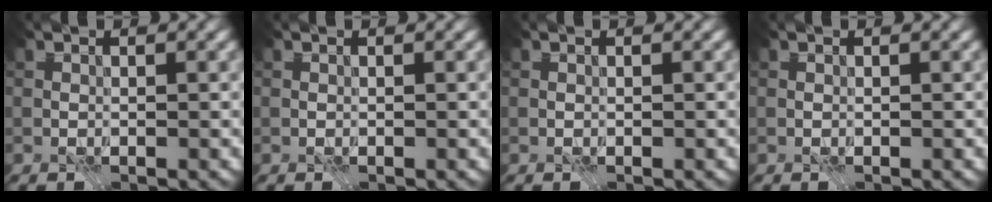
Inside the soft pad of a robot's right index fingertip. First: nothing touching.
{"total": 0.0}
{"total": 0.0}
{"total": 0.0}